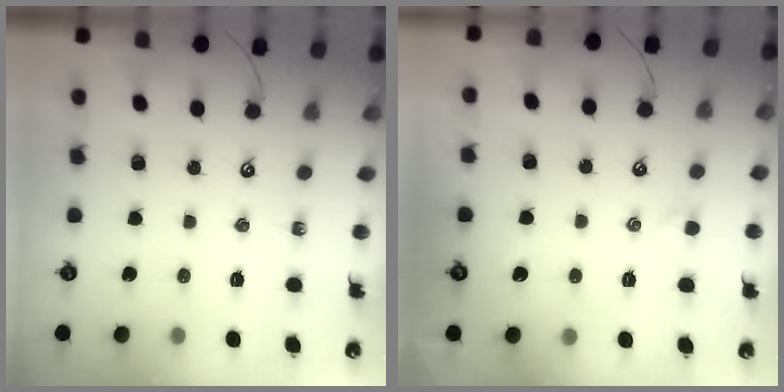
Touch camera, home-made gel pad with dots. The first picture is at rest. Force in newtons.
{"total": 0.7, "press": 0.1, "slide": 0.7}